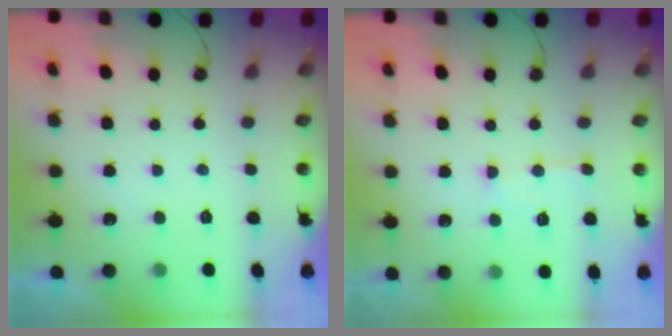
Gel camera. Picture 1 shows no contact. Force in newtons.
{"total": 8.2, "press": 8.1, "slide": 0.6}